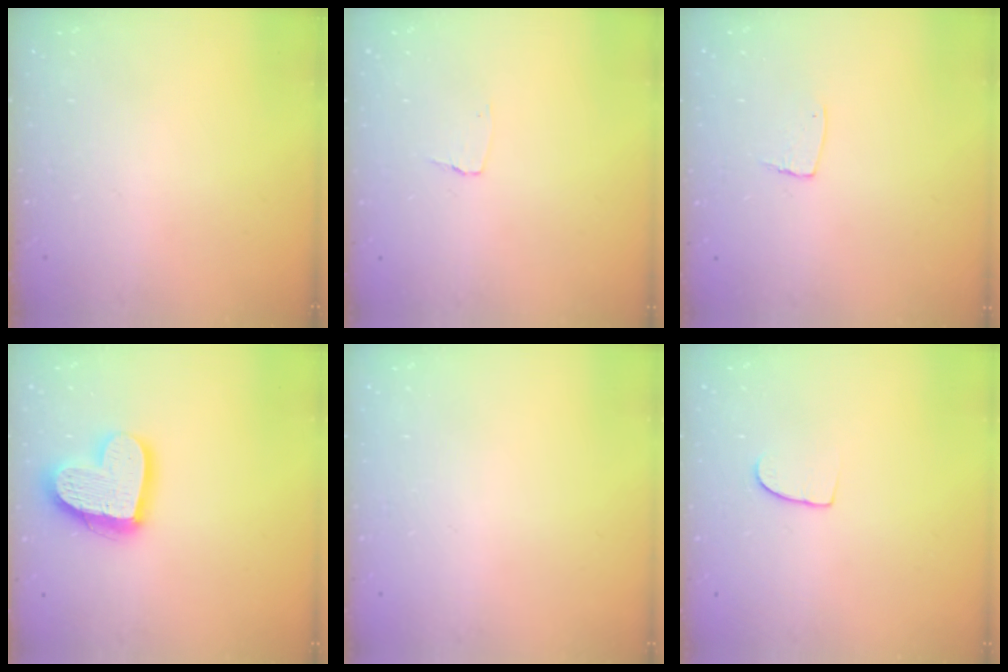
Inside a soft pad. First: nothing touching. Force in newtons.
{"total": 2.6, "press": 2.6, "slide": 0.2}
{"total": 5.1, "press": 5.1, "slide": 0.4}
{"total": 17.8, "press": 17.7, "slide": 1.9}
{"total": 0.0}
{"total": 6.8, "press": 6.8, "slide": 0.6}